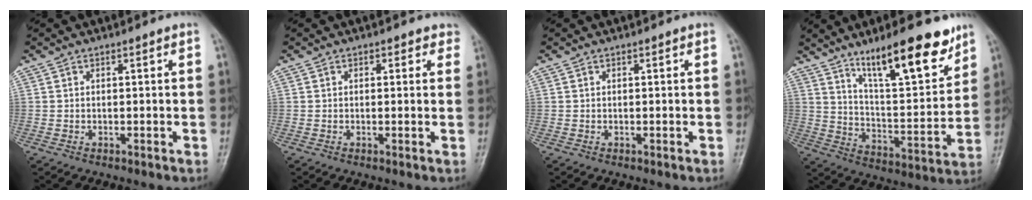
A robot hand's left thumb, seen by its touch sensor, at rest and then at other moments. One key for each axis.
{"total": 2.1, "fx": 1.2, "fy": 1.5, "fz": 0.9, "tx": 0.020, "ty": -0.001, "tz": 0.006}
{"total": 0.0}
{"total": 18.0, "fx": 12.1, "fy": 4.9, "fz": 12.4, "tx": -0.157, "ty": -0.071, "tz": 0.205}